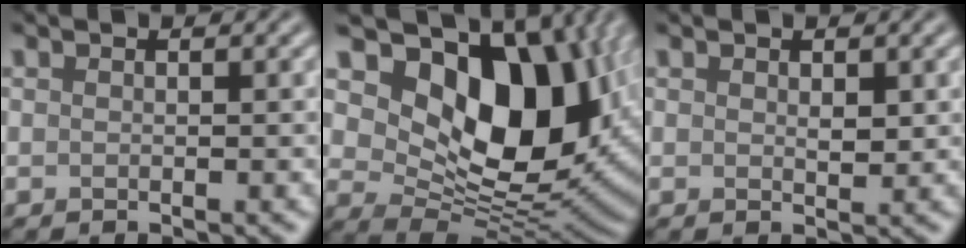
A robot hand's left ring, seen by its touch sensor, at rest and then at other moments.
{"total": 14.0, "force": [4.2, 8.9, 10.0], "torque": [-0.139, -0.013, 0.078]}
{"total": 1.2, "force": [0.5, 0.6, 0.9], "torque": [-0.013, -0.005, 0.011]}